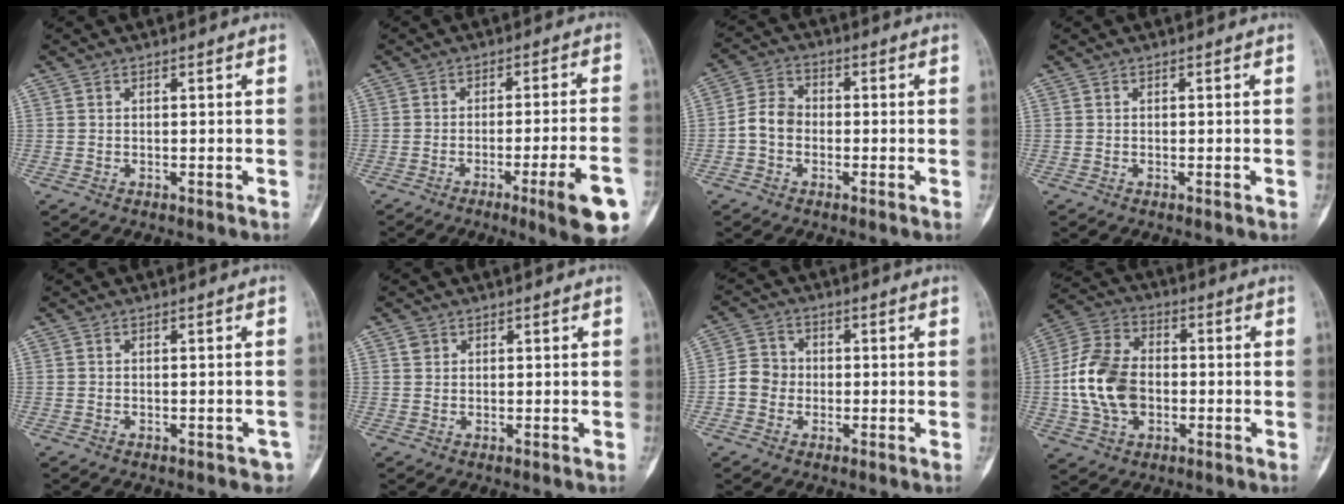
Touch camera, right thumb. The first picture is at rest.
{"total": 11.7, "force": [-5.4, 0.9, 10.3], "torque": [-0.141, 0.011, -0.071]}
{"total": 5.7, "force": [-1.3, 4.5, 3.2], "torque": [-0.048, 0.020, -0.036]}
{"total": 0.0}
{"total": 2.6, "force": [-1.9, 1.4, 1.1], "torque": [-0.003, 0.012, -0.018]}
{"total": 1.4, "force": [0.7, 1.1, 0.4], "torque": [0.001, 0.000, 0.011]}
{"total": 5.2, "force": [-0.9, 4.8, 1.9], "torque": [-0.015, 0.015, -0.028]}
{"total": 14.3, "force": [-1.5, 9.9, 10.2], "torque": [-0.189, 0.023, -0.030]}